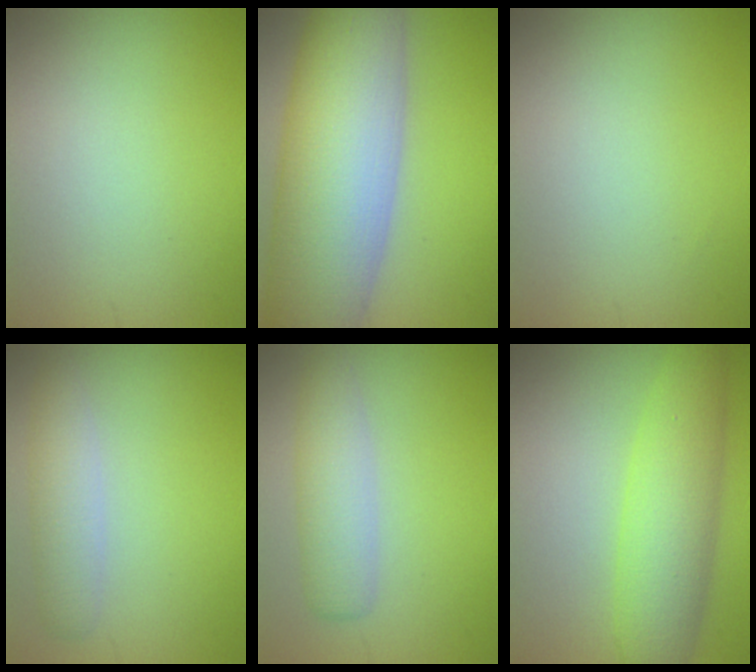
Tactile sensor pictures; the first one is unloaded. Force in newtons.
{"total": 13.3, "press": 13.3, "slide": 0.7}
{"total": 0.0}
{"total": 2.7, "press": 2.7, "slide": 0.1}
{"total": 3.3, "press": 3.3, "slide": 0.1}
{"total": 6.1, "press": 6.1, "slide": 0.1}